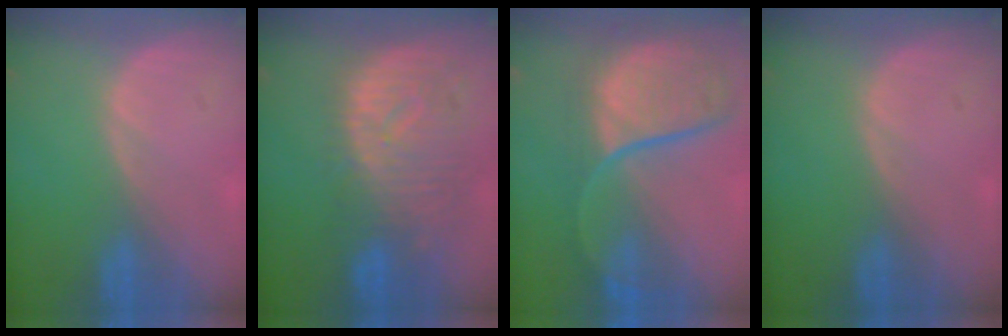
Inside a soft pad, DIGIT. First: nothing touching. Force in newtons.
{"total": 11.0, "press": 9.6, "slide": 5.4}
{"total": 11.4, "press": 10.0, "slide": 5.4}
{"total": 0.0}